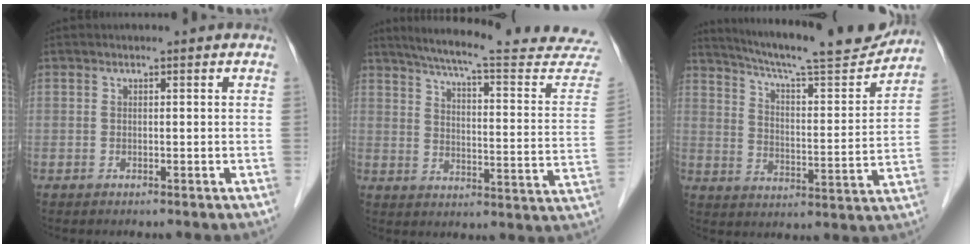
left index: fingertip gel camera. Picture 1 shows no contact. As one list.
[{"total": 25.6, "force": [23.4, 0.9, 10.3], "torque": [-0.149, -0.092, 0.286]}, {"total": 18.4, "force": [16.9, 1.0, 7.2], "torque": [-0.121, -0.035, 0.240]}]